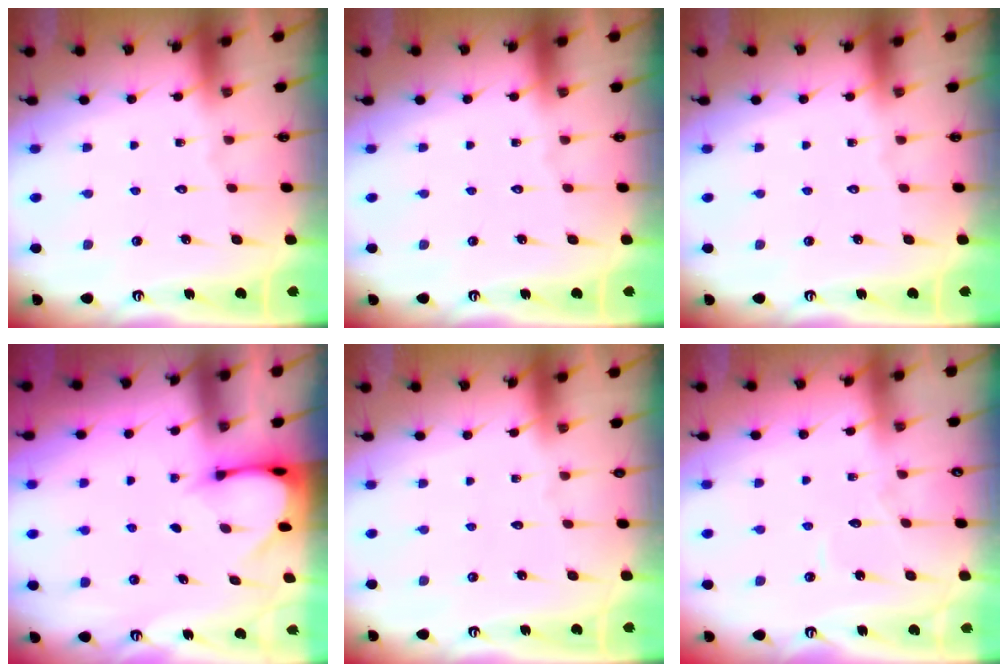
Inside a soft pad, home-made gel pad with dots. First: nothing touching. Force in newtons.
{"total": 0.0}
{"total": 0.0}
{"total": 3.0, "press": 3.0, "slide": 0.2}
{"total": 0.0}
{"total": 2.7, "press": 2.7, "slide": 0.2}